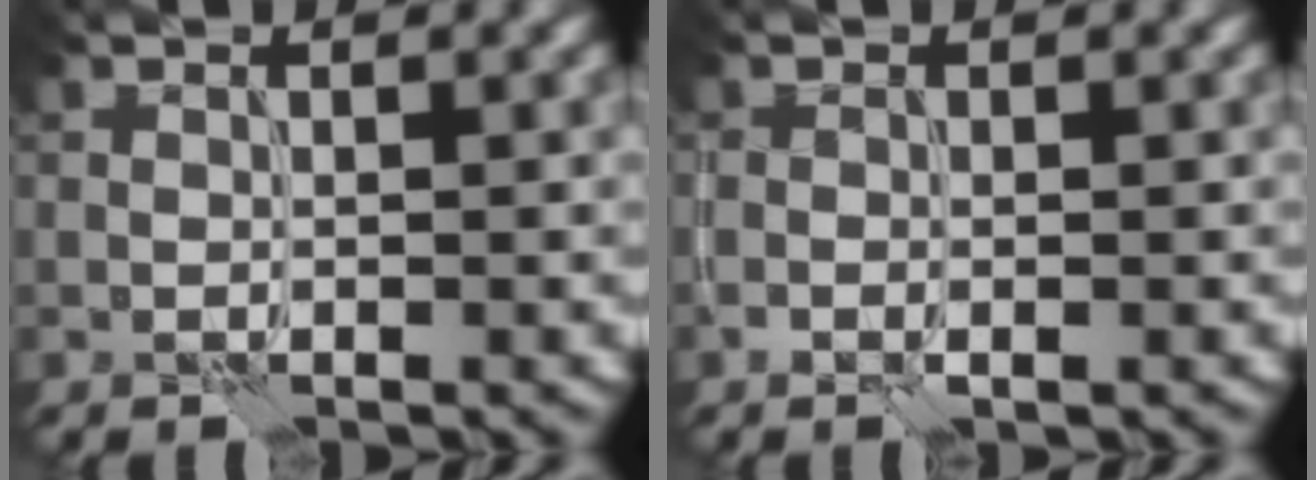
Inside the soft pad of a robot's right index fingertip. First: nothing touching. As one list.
[{"total": 0.0}]